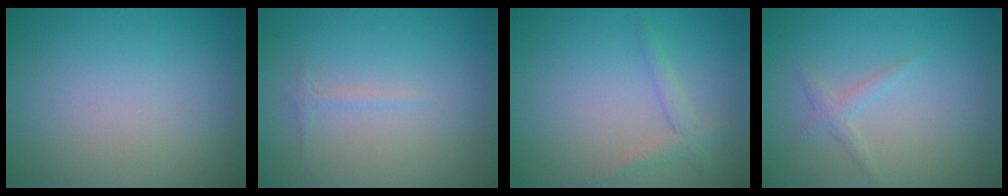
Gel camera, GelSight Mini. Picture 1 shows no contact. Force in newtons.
{"total": 0.7, "press": 0.7, "slide": 0.1}
{"total": 1.8, "press": 1.8, "slide": 0.2}
{"total": 1.3, "press": 1.3, "slide": 0.1}